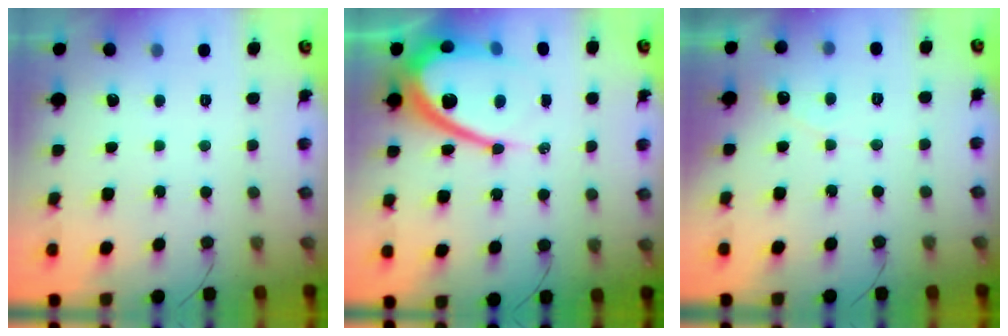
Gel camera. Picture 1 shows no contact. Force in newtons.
{"total": 17.2, "press": 17.1, "slide": 1.5}
{"total": 2.7, "press": 2.7, "slide": 0.1}